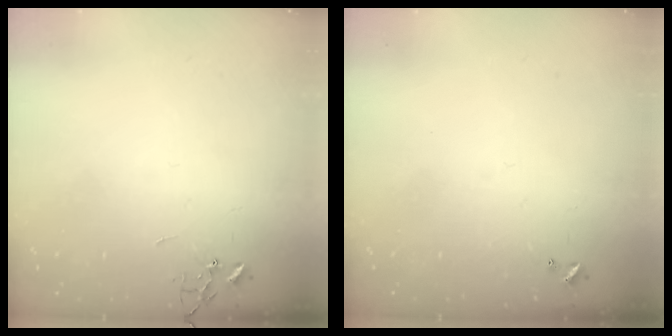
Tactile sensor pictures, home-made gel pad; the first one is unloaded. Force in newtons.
{"total": 0.0}